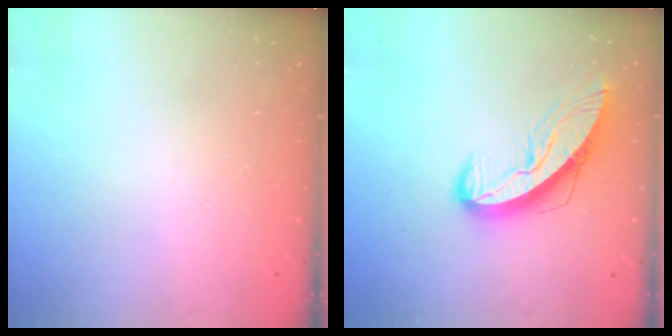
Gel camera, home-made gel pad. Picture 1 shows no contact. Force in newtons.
{"total": 10.1, "press": 10.0, "slide": 1.1}